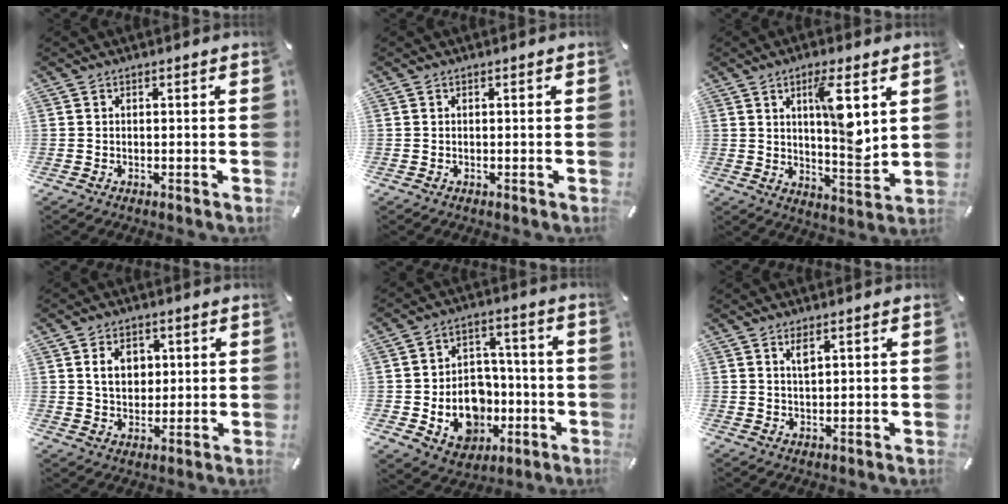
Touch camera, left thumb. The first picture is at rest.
{"total": 0.0}
{"total": 11.2, "force": [4.4, 3.1, 9.8], "torque": [-0.136, -0.031, 0.065]}
{"total": 6.7, "force": [1.6, 5.3, 3.7], "torque": [-0.056, 0.000, 0.023]}
{"total": 13.8, "force": [-3.3, 11.7, 6.6], "torque": [-0.099, 0.020, -0.042]}
{"total": 2.6, "force": [1.4, 0.8, 2.0], "torque": [-0.042, 0.003, 0.024]}